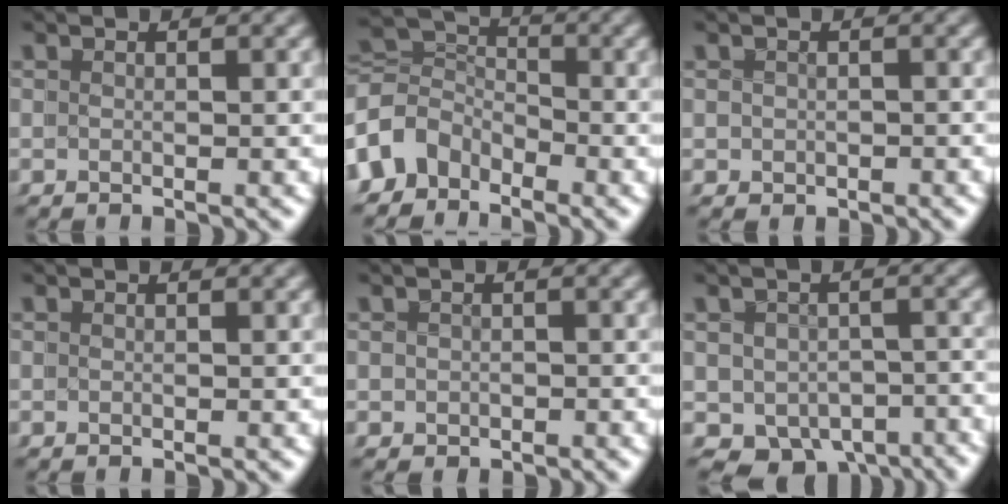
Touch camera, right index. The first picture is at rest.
{"total": 6.9, "force": [-1.3, 6.2, 2.8], "torque": [-0.071, -0.024, -0.028]}
{"total": 0.8, "force": [-0.2, 0.5, -0.5], "torque": [0.009, -0.009, -0.001]}
{"total": 0.0}
{"total": 0.8, "force": [-0.3, 0.3, -0.7], "torque": [0.015, -0.006, -0.006]}
{"total": 7.6, "force": [-5.8, 4.6, 1.9], "torque": [-0.015, -0.038, -0.085]}